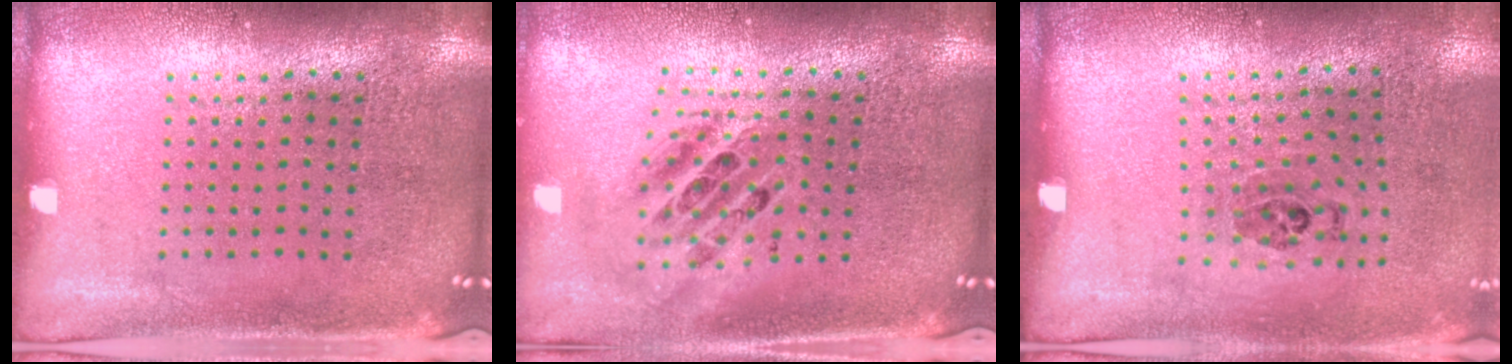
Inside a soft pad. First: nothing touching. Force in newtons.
{"total": 2.0, "press": 1.5, "slide": 1.3}
{"total": 1.2, "press": 0.8, "slide": 0.9}